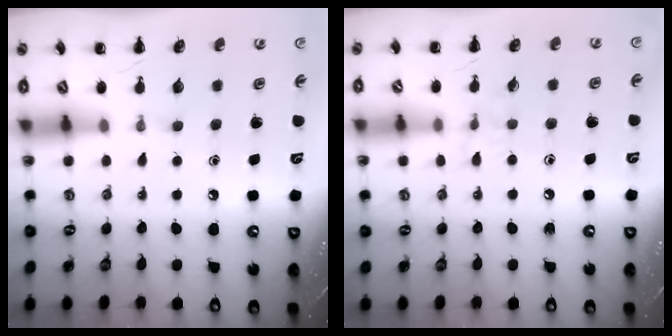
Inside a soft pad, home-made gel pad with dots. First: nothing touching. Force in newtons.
{"total": 4.9, "press": 4.7, "slide": 1.5}